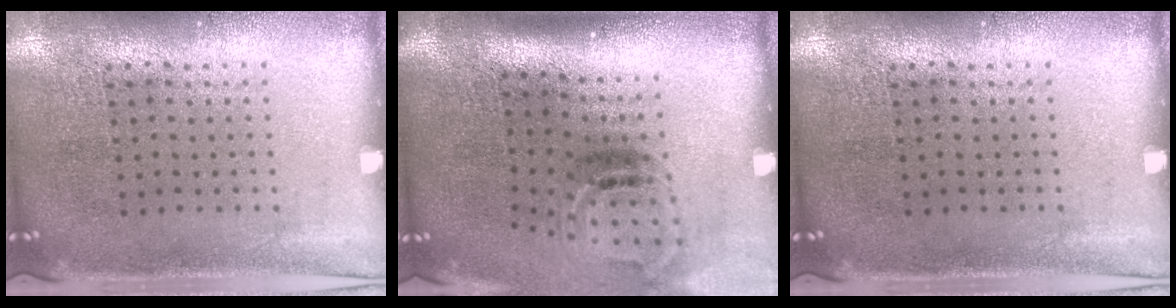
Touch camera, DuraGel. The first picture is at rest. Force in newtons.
{"total": 2.0, "press": 1.2, "slide": 1.6}
{"total": 0.0}